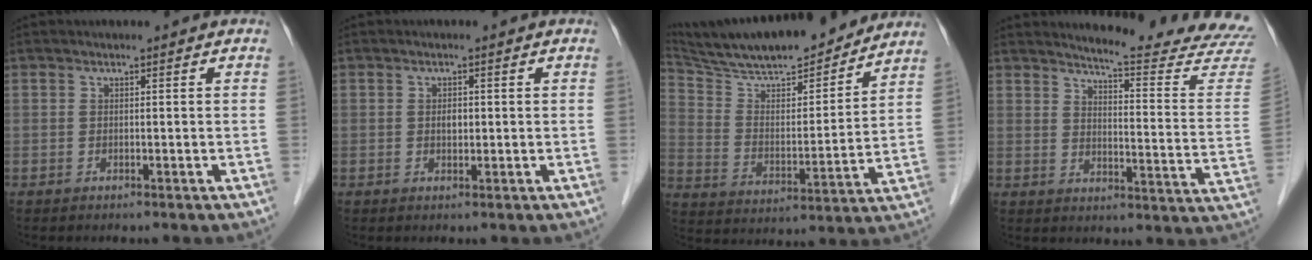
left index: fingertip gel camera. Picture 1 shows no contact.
{"total": 1.3, "force": [0.1, 0.8, 1.0], "torque": [-0.018, 0.001, 0.002]}
{"total": 22.2, "force": [19.7, 3.1, 9.7], "torque": [-0.167, 0.006, 0.308]}
{"total": 18.4, "force": [17.8, -1.0, 4.5], "torque": [-0.063, -0.135, 0.199]}